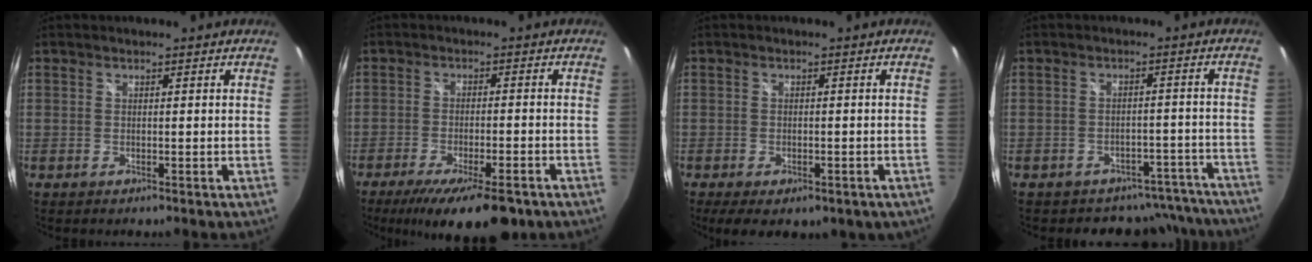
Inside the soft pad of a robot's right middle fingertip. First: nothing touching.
{"total": 13.3, "force": [-9.4, 3.2, 8.9], "torque": [-0.168, -0.036, -0.146]}
{"total": 7.6, "force": [-4.6, 4.0, 4.6], "torque": [-0.096, -0.024, -0.056]}
{"total": 12.3, "force": [-10.6, 6.0, 1.5], "torque": [-0.024, 0.034, -0.111]}